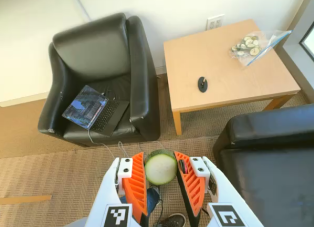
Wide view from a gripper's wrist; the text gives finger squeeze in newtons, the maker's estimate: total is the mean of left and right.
{"total": 10.5, "left": 10.5, "right": 10.5}